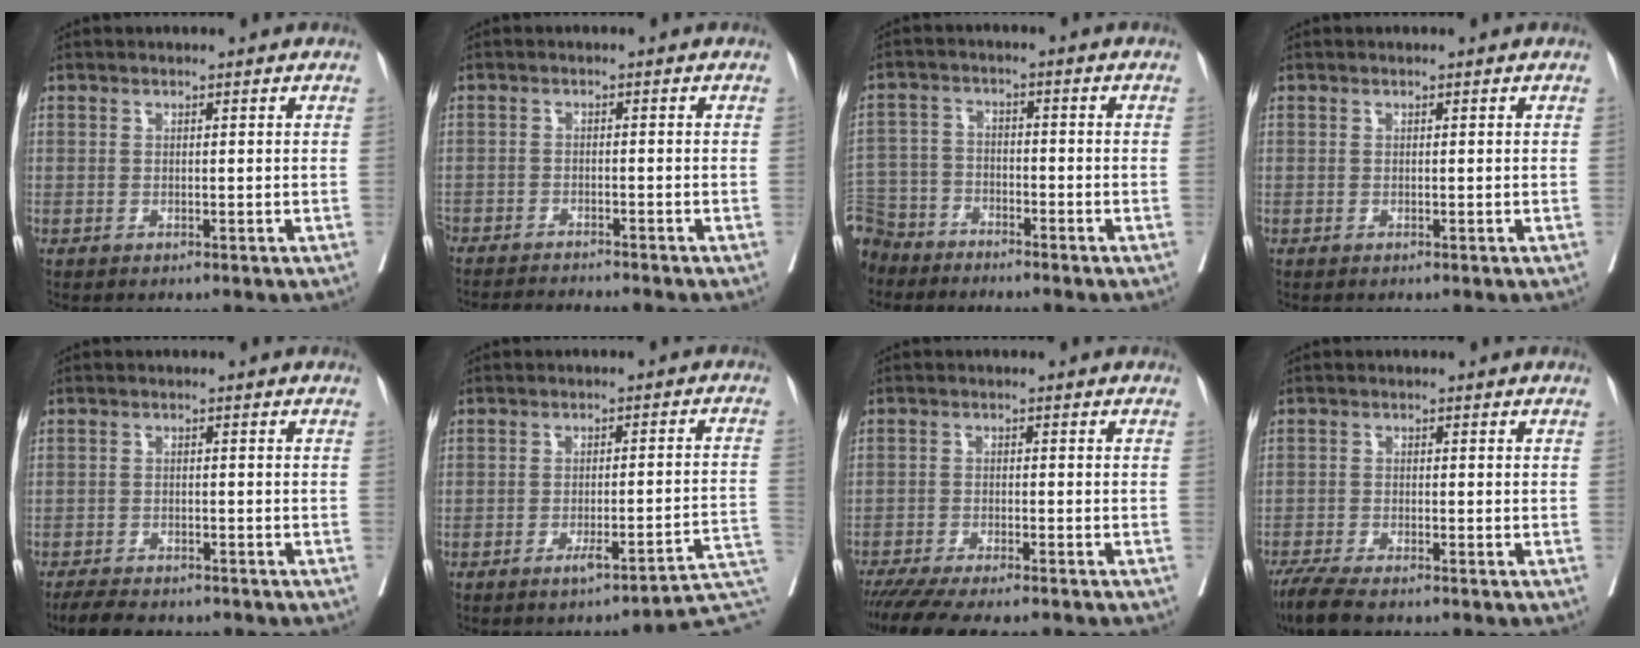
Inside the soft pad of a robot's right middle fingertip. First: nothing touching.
{"total": 8.3, "force": [-7.9, 0.1, 2.6], "torque": [-0.030, -0.015, -0.121]}
{"total": 11.0, "force": [-9.3, 5.6, 2.1], "torque": [-0.071, 0.001, -0.178]}
{"total": 0.0}
{"total": 6.6, "force": [-5.7, 1.9, 2.8], "torque": [-0.044, -0.009, -0.084]}
{"total": 8.3, "force": [-5.9, -0.4, 5.8], "torque": [-0.066, 0.027, -0.073]}
{"total": 11.6, "force": [-10.0, 1.3, 5.7], "torque": [-0.073, -0.019, -0.149]}
{"total": 5.7, "force": [-4.5, 0.9, 3.3], "torque": [-0.063, -0.016, -0.078]}